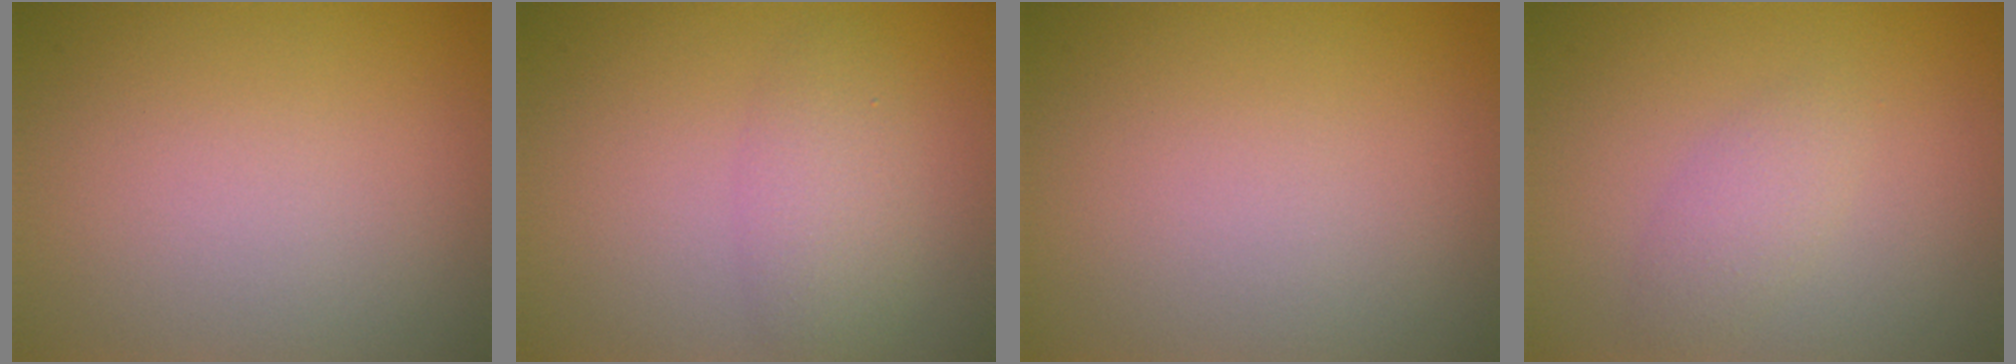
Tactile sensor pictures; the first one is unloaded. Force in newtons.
{"total": 2.8, "press": 2.8, "slide": 0.1}
{"total": 0.0}
{"total": 1.8, "press": 1.8, "slide": 0.1}